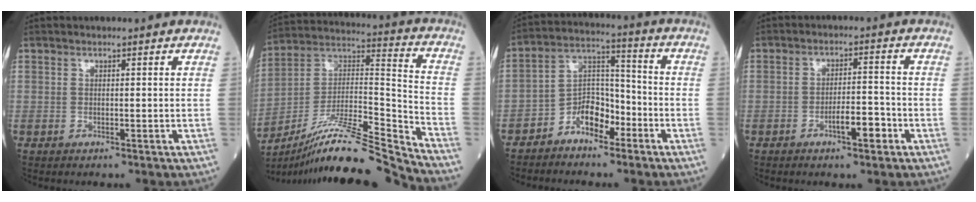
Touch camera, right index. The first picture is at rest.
{"total": 18.3, "force": [-16.4, -1.9, 7.8], "torque": [-0.142, 0.030, -0.294]}
{"total": 7.0, "force": [-4.0, 4.0, 4.1], "torque": [-0.075, 0.027, -0.080]}
{"total": 4.6, "force": [-2.3, 1.1, 3.8], "torque": [-0.062, 0.004, -0.040]}